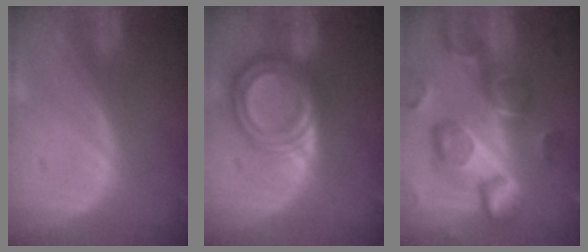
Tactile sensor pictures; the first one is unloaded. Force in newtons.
{"total": 8.2, "press": 8.2, "slide": 0.6}
{"total": 12.8, "press": 11.2, "slide": 6.2}